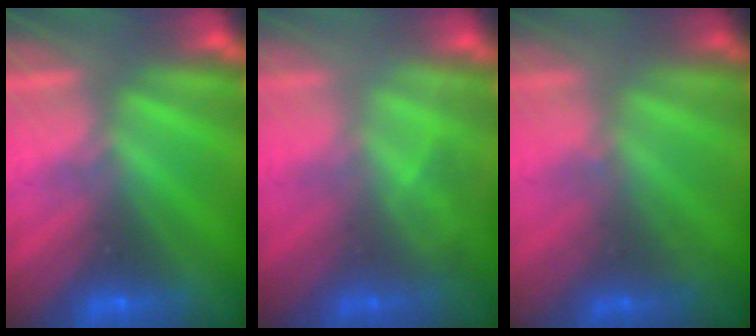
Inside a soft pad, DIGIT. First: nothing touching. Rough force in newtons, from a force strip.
{"total": 2.4}
{"total": 1.8}